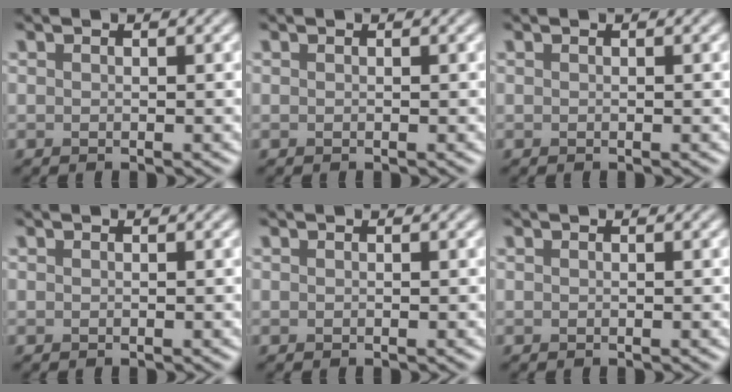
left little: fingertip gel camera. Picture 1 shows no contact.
{"total": 0.0}
{"total": 0.0}
{"total": 0.0}
{"total": 0.0}
{"total": 0.0}